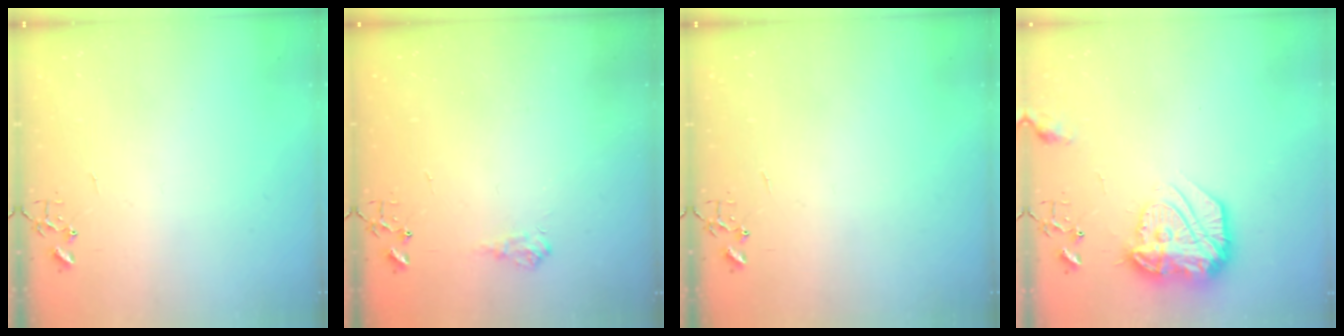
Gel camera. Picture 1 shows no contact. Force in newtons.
{"total": 6.2, "press": 6.2, "slide": 0.9}
{"total": 0.0}
{"total": 18.4, "press": 18.3, "slide": 1.4}